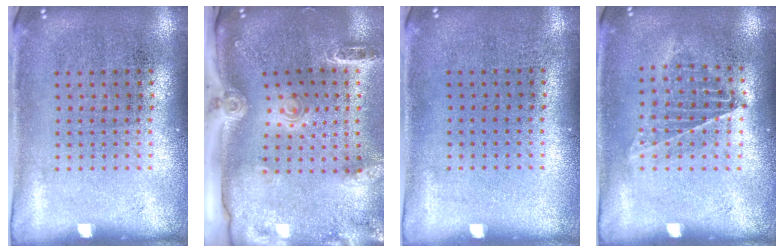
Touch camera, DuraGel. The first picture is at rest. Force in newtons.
{"total": 2.8, "press": 2.0, "slide": 1.9}
{"total": 0.0}
{"total": 1.0, "press": 1.0, "slide": 0.1}